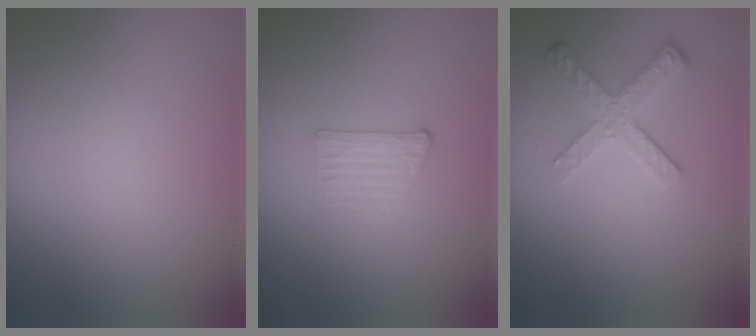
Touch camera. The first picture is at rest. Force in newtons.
{"total": 1.3, "press": 0.8, "slide": 1.0}
{"total": 3.0, "press": 2.3, "slide": 1.9}